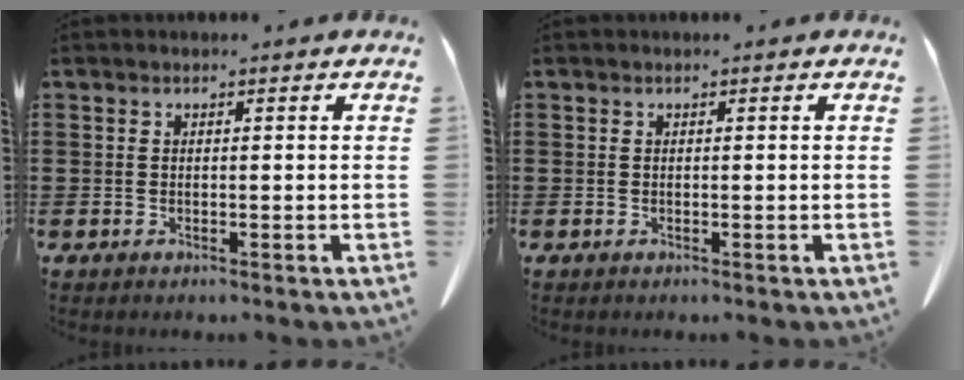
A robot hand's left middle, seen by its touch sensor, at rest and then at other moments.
{"total": 0.0}